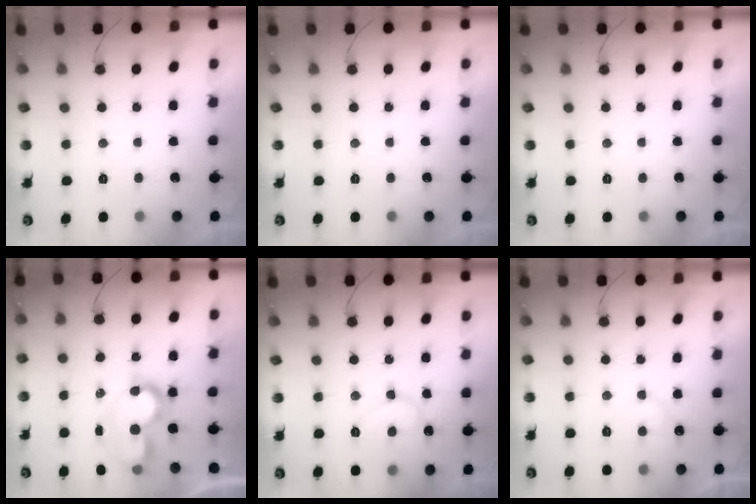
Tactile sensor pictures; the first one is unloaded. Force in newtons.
{"total": 0.0}
{"total": 0.0}
{"total": 8.4, "press": 8.3, "slide": 0.6}
{"total": 8.6, "press": 8.5, "slide": 0.8}
{"total": 6.6, "press": 6.6, "slide": 0.5}